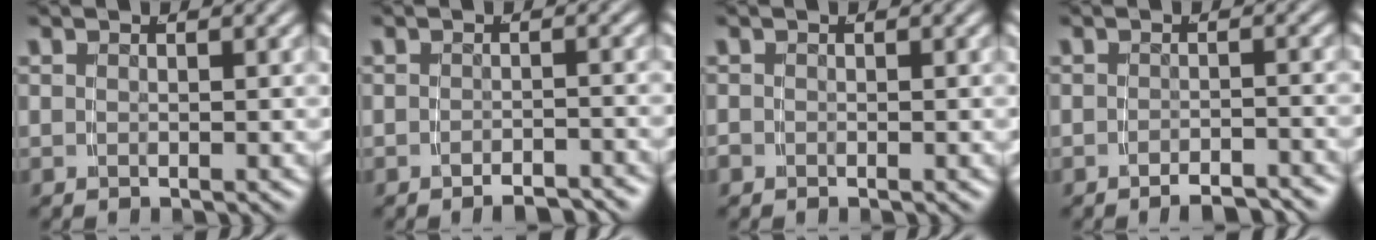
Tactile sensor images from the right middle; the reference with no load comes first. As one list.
[{"total": 2.8, "force": [-2.7, 0.1, 0.6], "torque": [-0.005, 0.000, -0.044]}, {"total": 0.6, "force": [-0.4, 0.5, 0.1], "torque": [-0.001, -0.004, -0.006]}, {"total": 3.3, "force": [-3.2, 0.1, 0.9], "torque": [-0.007, 0.001, -0.052]}]